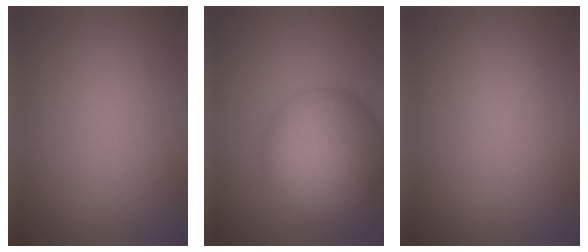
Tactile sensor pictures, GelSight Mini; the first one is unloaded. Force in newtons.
{"total": 10.6, "press": 10.6, "slide": 0.5}
{"total": 0.0}